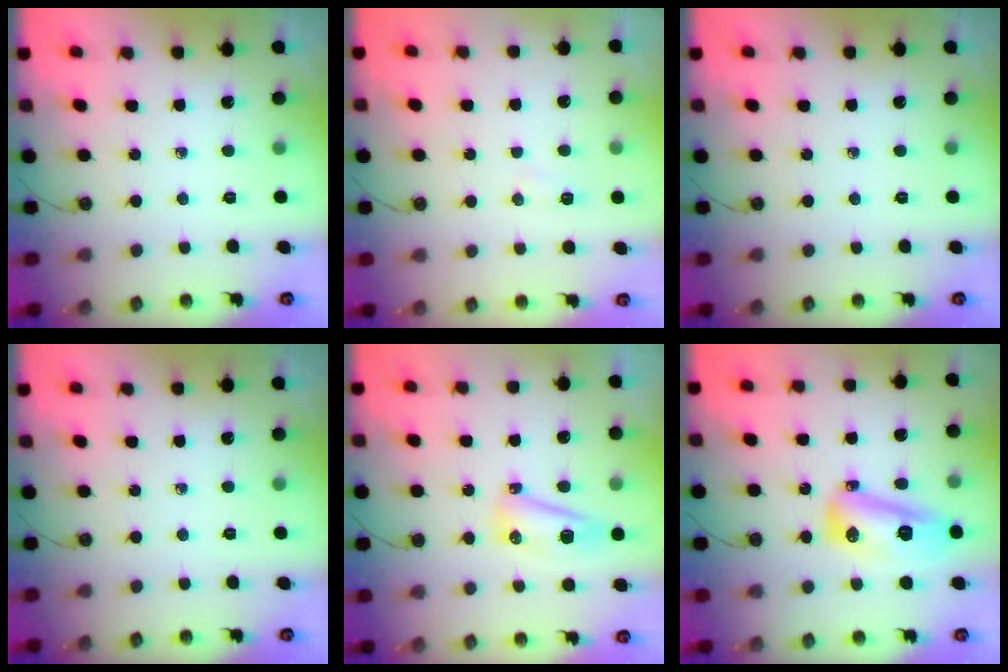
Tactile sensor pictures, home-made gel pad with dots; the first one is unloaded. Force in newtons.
{"total": 4.1, "press": 4.0, "slide": 0.5}
{"total": 0.0}
{"total": 0.0}
{"total": 8.4, "press": 5.3, "slide": 6.5}
{"total": 12.5, "press": 12.5, "slide": 1.0}